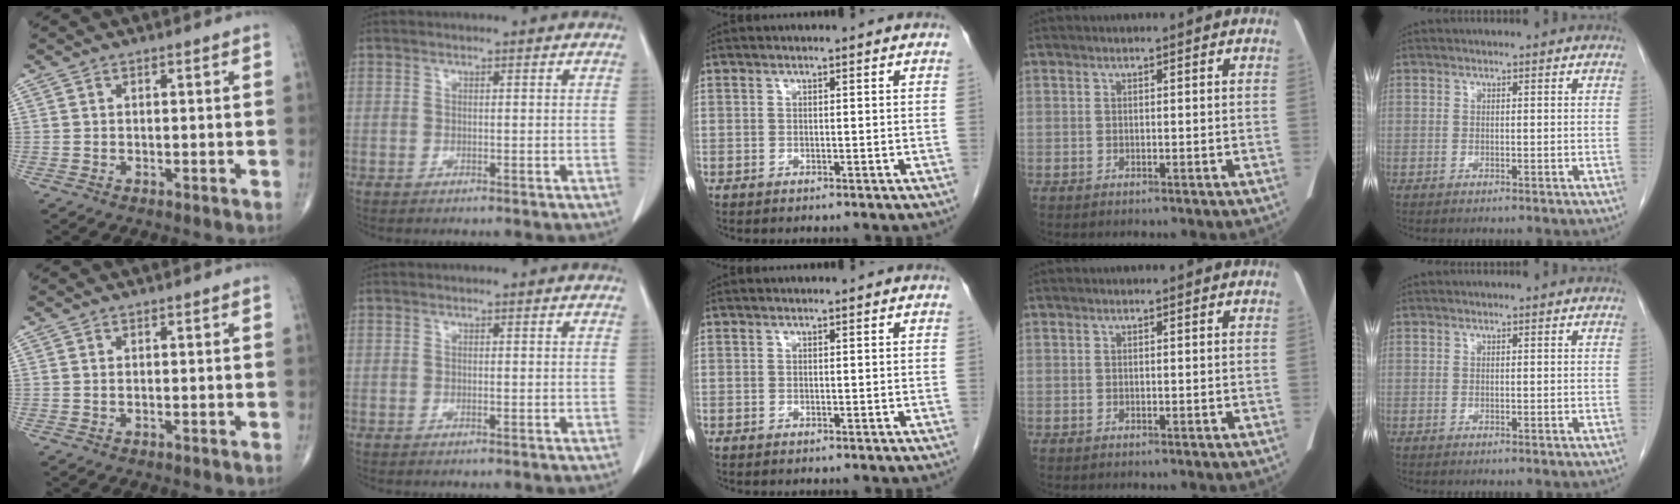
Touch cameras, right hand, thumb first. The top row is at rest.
{}